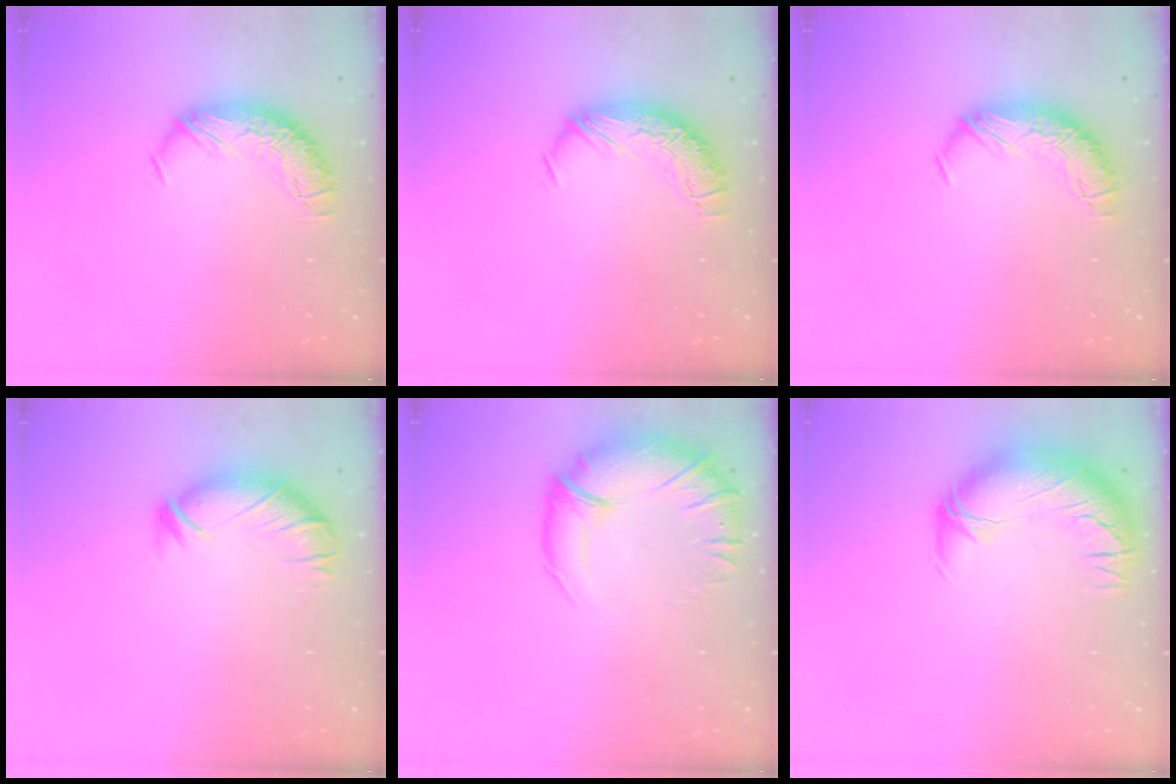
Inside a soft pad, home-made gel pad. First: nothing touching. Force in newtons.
{"total": 0.0}
{"total": 0.0}
{"total": 2.7, "press": 2.5, "slide": 0.9}
{"total": 2.8, "press": 0.5, "slide": 2.8}
{"total": 3.5, "press": 1.1, "slide": 3.3}